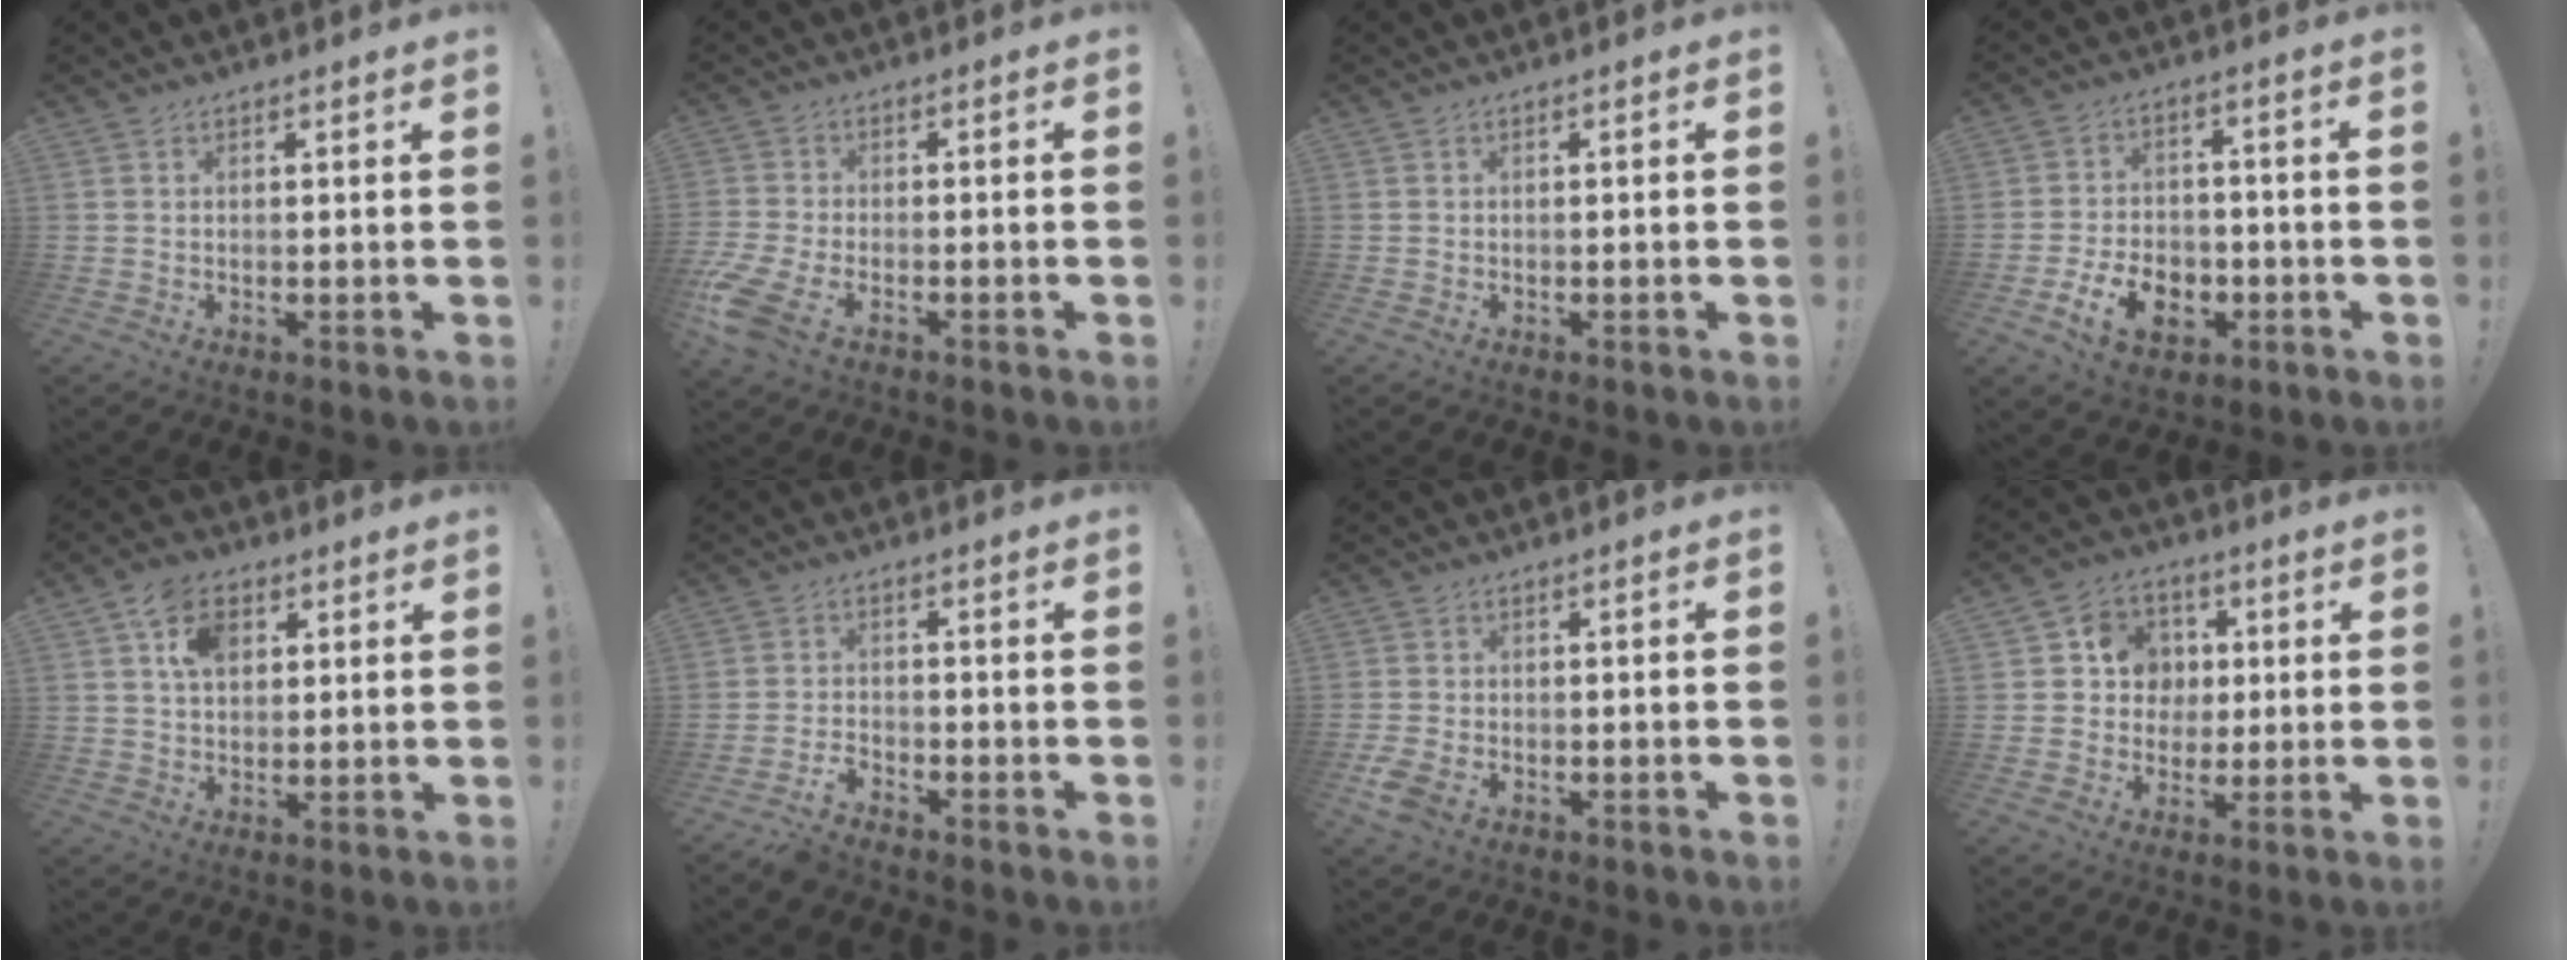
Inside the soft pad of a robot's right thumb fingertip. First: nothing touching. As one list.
[{"total": 8.8, "force": [-5.4, 3.5, 5.9], "torque": [-0.140, 0.009, -0.101]}, {"total": 0.9, "force": [-0.7, -0.3, 0.4], "torque": [-0.008, -0.001, -0.012]}, {"total": 11.6, "force": [-5.0, 7.7, 7.0], "torque": [-0.117, 0.035, -0.085]}, {"total": 9.5, "force": [3.9, 6.6, 5.7], "torque": [-0.097, 0.003, 0.073]}, {"total": 4.1, "force": [-3.7, 0.8, 1.4], "torque": [-0.041, -0.001, -0.073]}, {"total": 5.6, "force": [-3.4, 2.7, 3.5], "torque": [-0.083, 0.002, -0.062]}, {"total": 9.4, "force": [0.7, 9.1, 2.4], "torque": [-0.032, 0.002, 0.022]}]